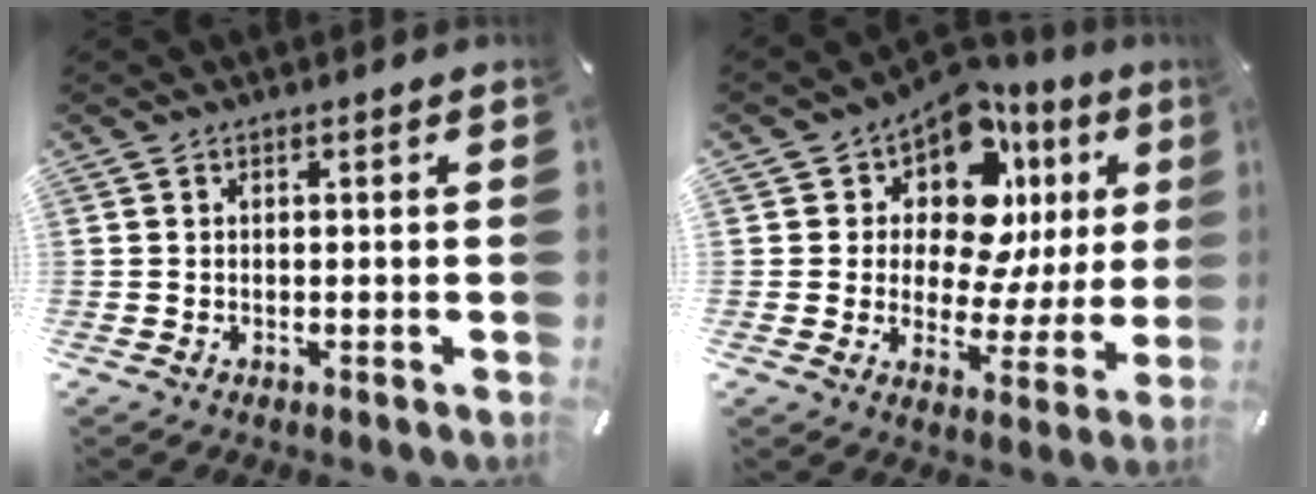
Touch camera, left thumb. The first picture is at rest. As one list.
[{"total": 13.5, "force": [8.0, 8.0, 7.2], "torque": [-0.108, -0.078, 0.140]}]